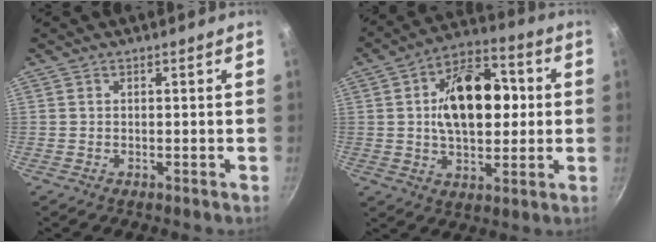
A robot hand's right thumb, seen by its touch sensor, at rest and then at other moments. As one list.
[{"total": 17.4, "force": [1.9, 10.5, 13.8], "torque": [-0.180, 0.018, 0.018]}]